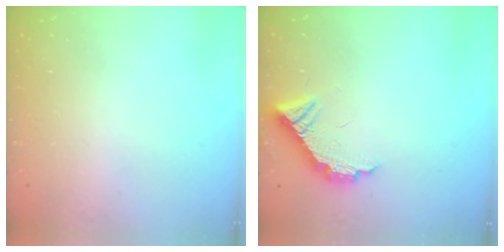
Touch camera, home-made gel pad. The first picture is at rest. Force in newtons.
{"total": 10.7, "press": 10.7, "slide": 0.3}